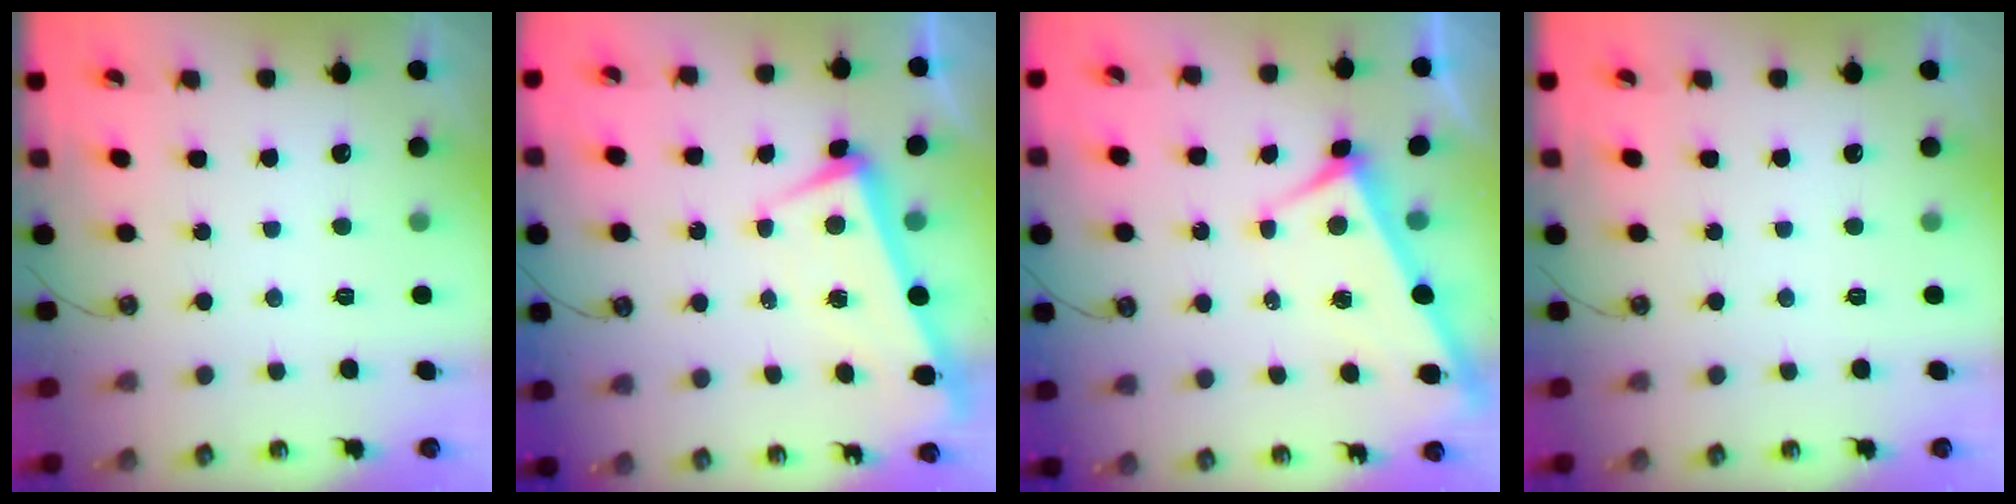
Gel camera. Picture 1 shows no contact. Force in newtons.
{"total": 1.4, "press": 1.1, "slide": 0.8}
{"total": 3.4, "press": 3.4, "slide": 0.5}
{"total": 0.0}